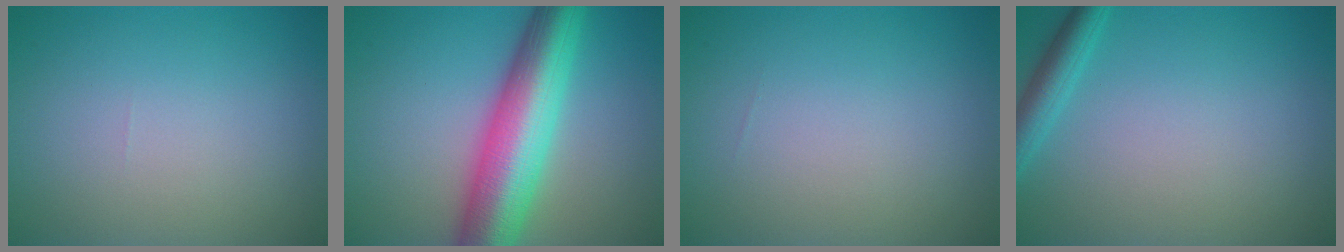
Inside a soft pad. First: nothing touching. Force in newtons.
{"total": 10.3, "press": 10.3, "slide": 0.2}
{"total": 0.0}
{"total": 2.5, "press": 2.5, "slide": 0.1}